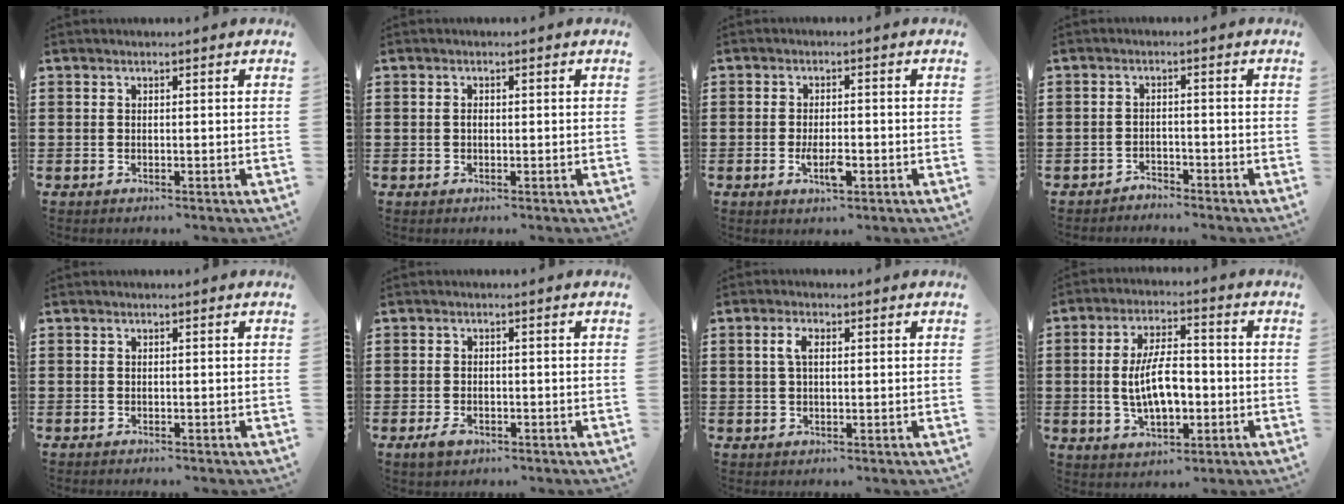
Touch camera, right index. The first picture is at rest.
{"total": 0.8, "force": [-0.1, 0.4, 0.7], "torque": [-0.015, 0.000, -0.001]}
{"total": 4.3, "force": [-1.4, 1.5, 3.8], "torque": [-0.078, -0.001, -0.026]}
{"total": 2.0, "force": [-2.0, 0.3, -0.2], "torque": [-0.004, 0.004, -0.044]}
{"total": 0.5, "force": [-0.5, 0.0, -0.1], "torque": [0.001, 0.001, -0.012]}
{"total": 2.1, "force": [-1.3, 1.1, 1.2], "torque": [-0.030, -0.003, -0.025]}
{"total": 2.6, "force": [0.5, 1.1, 2.3], "torque": [-0.057, 0.004, 0.004]}
{"total": 9.0, "force": [-1.0, 4.3, 7.9], "torque": [-0.158, 0.003, -0.024]}